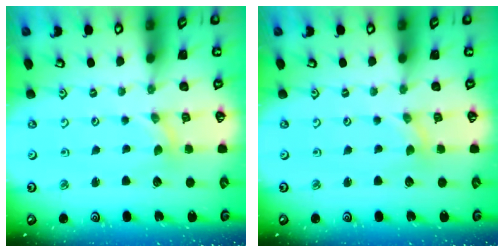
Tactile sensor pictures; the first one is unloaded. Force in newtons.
{"total": 0.0}